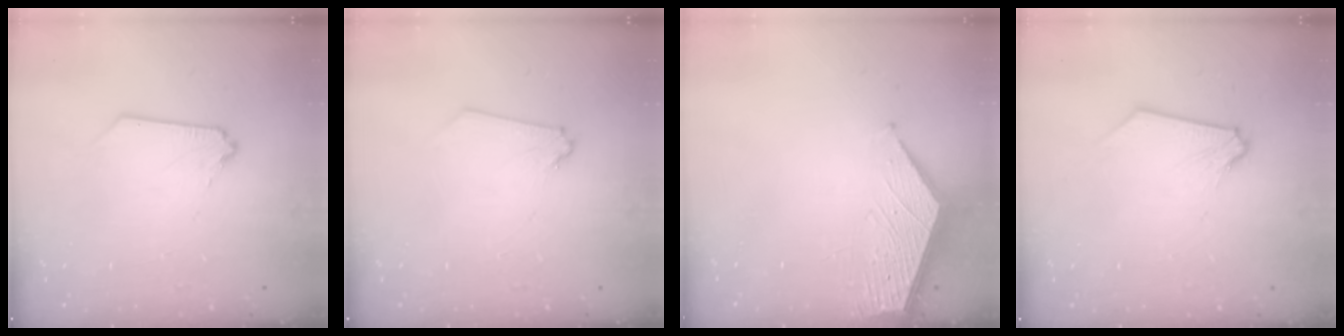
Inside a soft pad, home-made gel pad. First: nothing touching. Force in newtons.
{"total": 0.0}
{"total": 3.4, "press": 3.4, "slide": 0.4}
{"total": 0.9, "press": 0.9, "slide": 0.1}